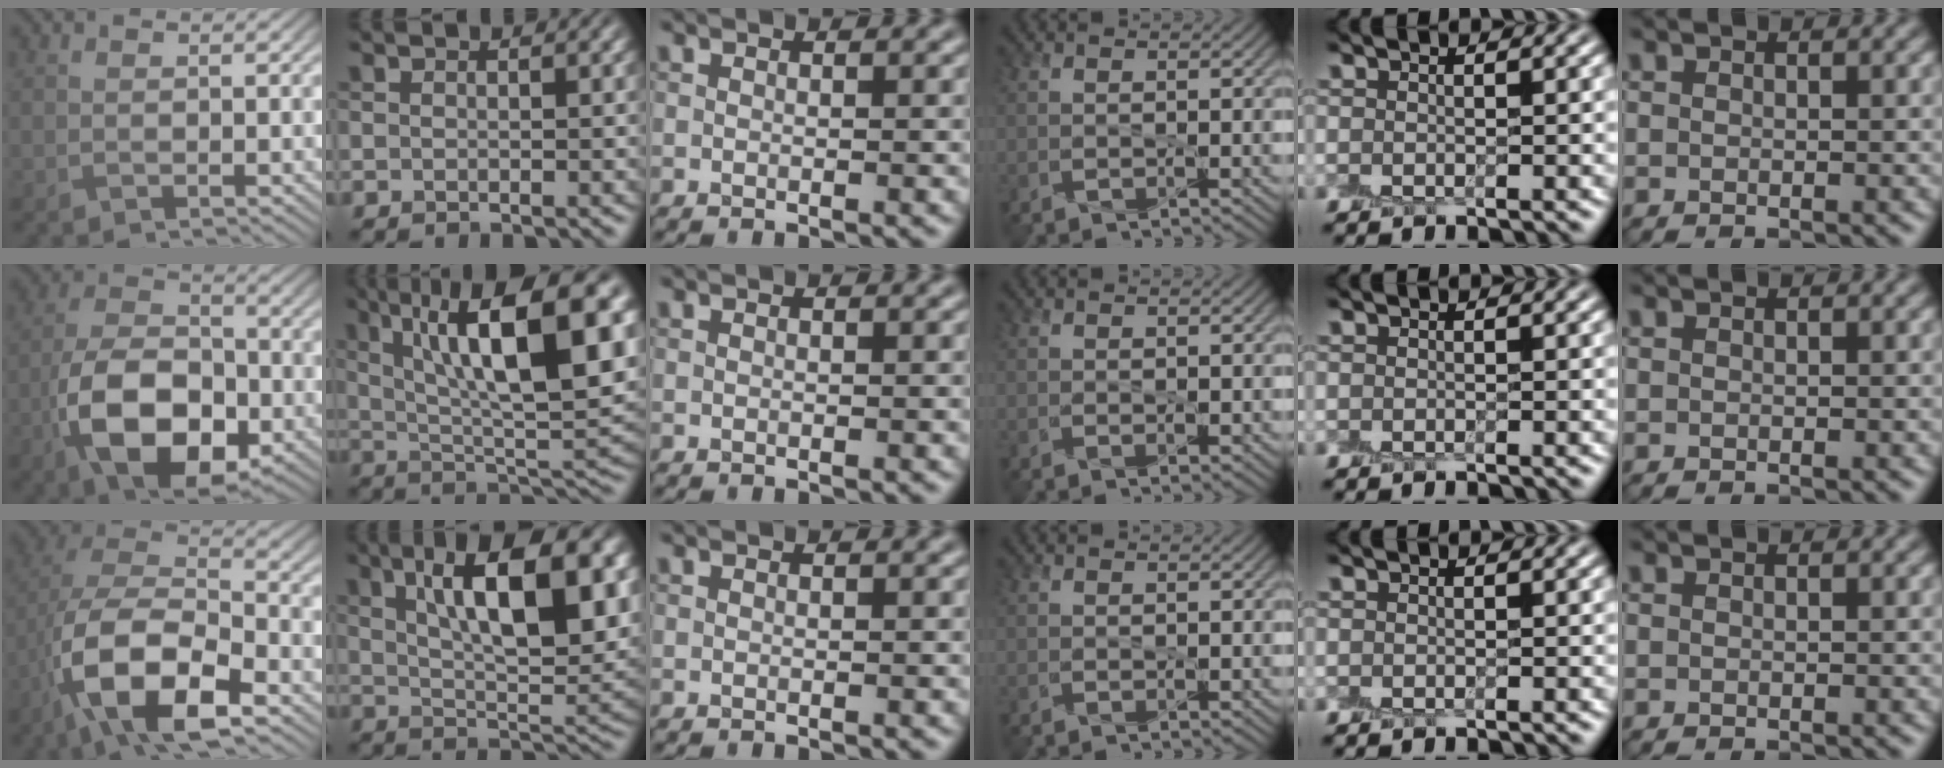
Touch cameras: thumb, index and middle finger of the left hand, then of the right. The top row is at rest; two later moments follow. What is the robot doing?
{"motion": "peel", "object": "shipping label"}